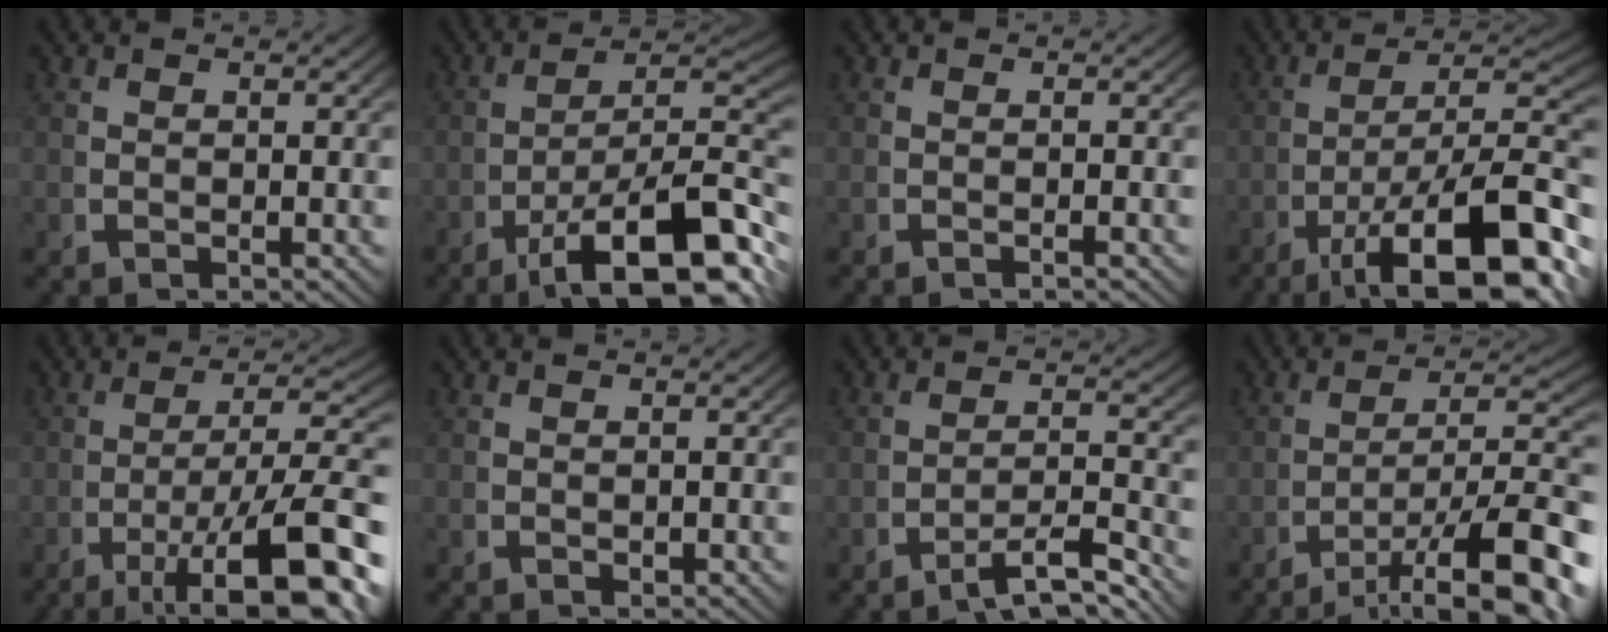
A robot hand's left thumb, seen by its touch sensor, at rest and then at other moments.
{"total": 13.1, "force": [-3.7, 6.7, 10.6], "torque": [-0.166, -0.048, -0.031]}
{"total": 0.6, "force": [-0.5, 0.0, 0.3], "torque": [-0.005, 0.005, -0.012]}
{"total": 14.6, "force": [-4.5, 7.2, 11.9], "torque": [-0.197, -0.061, -0.032]}
{"total": 12.6, "force": [-4.3, 5.8, 10.3], "torque": [-0.172, -0.052, -0.037]}
{"total": 0.6, "force": [0.1, 0.4, 0.4], "torque": [-0.008, -0.005, 0.004]}
{"total": 4.9, "force": [-2.9, 1.7, 3.6], "torque": [-0.061, -0.015, -0.044]}
{"total": 11.4, "force": [-3.8, 5.4, 9.2], "torque": [-0.144, -0.044, -0.032]}